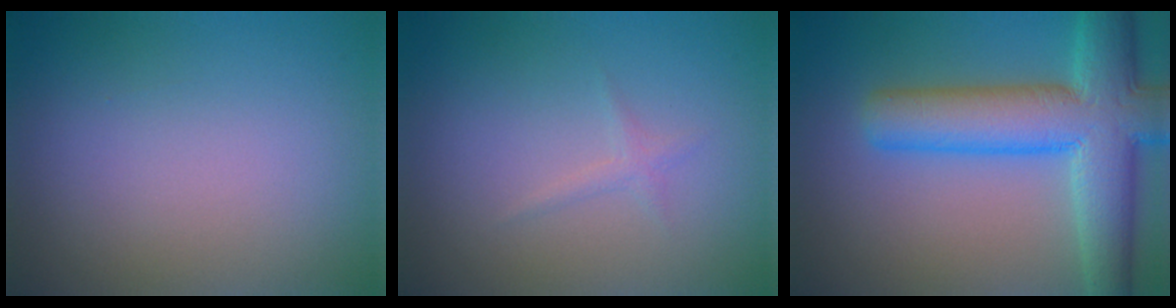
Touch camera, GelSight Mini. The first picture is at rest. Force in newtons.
{"total": 0.8, "press": 0.8, "slide": 0.0}
{"total": 10.1, "press": 10.1, "slide": 0.6}